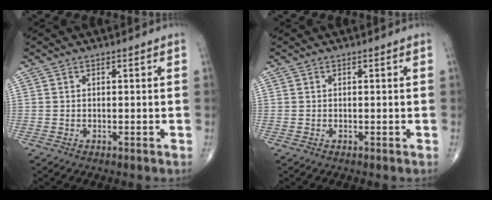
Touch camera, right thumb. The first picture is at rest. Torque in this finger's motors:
{"motor_torque": [0.00, 0.00, 0.28, 0.20, 0.00]}